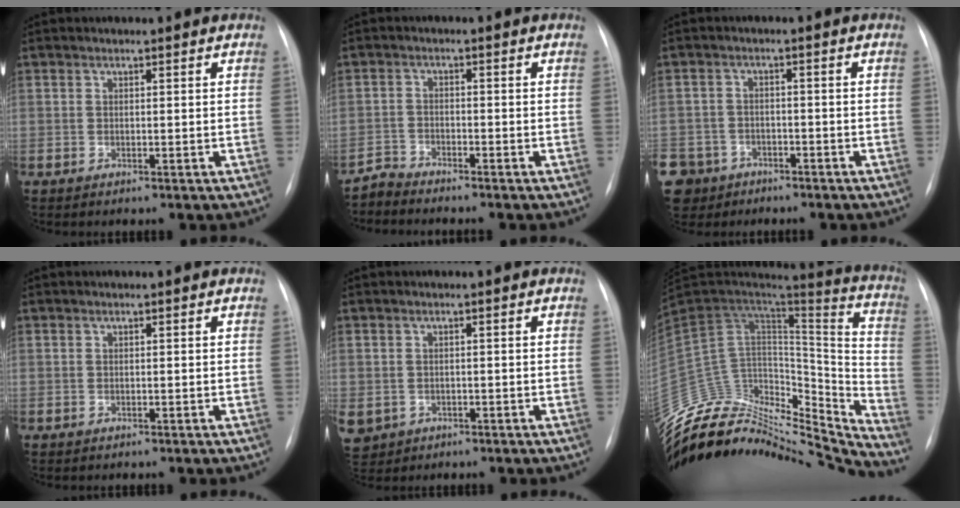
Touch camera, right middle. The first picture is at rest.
{"total": 2.6, "force": [-2.5, -0.3, -0.7], "torque": [0.015, -0.017, -0.048]}
{"total": 12.5, "force": [-7.2, 9.7, 3.2], "torque": [-0.123, -0.006, -0.111]}
{"total": 0.0}
{"total": 7.6, "force": [-3.1, 6.4, 2.5], "torque": [-0.081, -0.002, -0.036]}
{"total": 34.6, "force": [-32.2, 8.9, 9.0], "torque": [-0.149, 0.016, -0.479]}